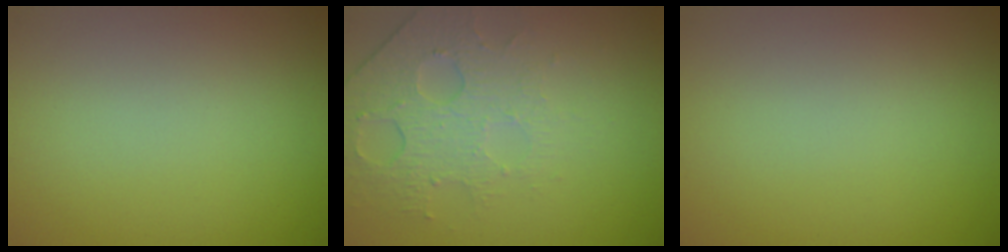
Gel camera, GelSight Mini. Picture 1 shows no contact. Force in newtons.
{"total": 4.8, "press": 3.2, "slide": 3.6}
{"total": 0.0}